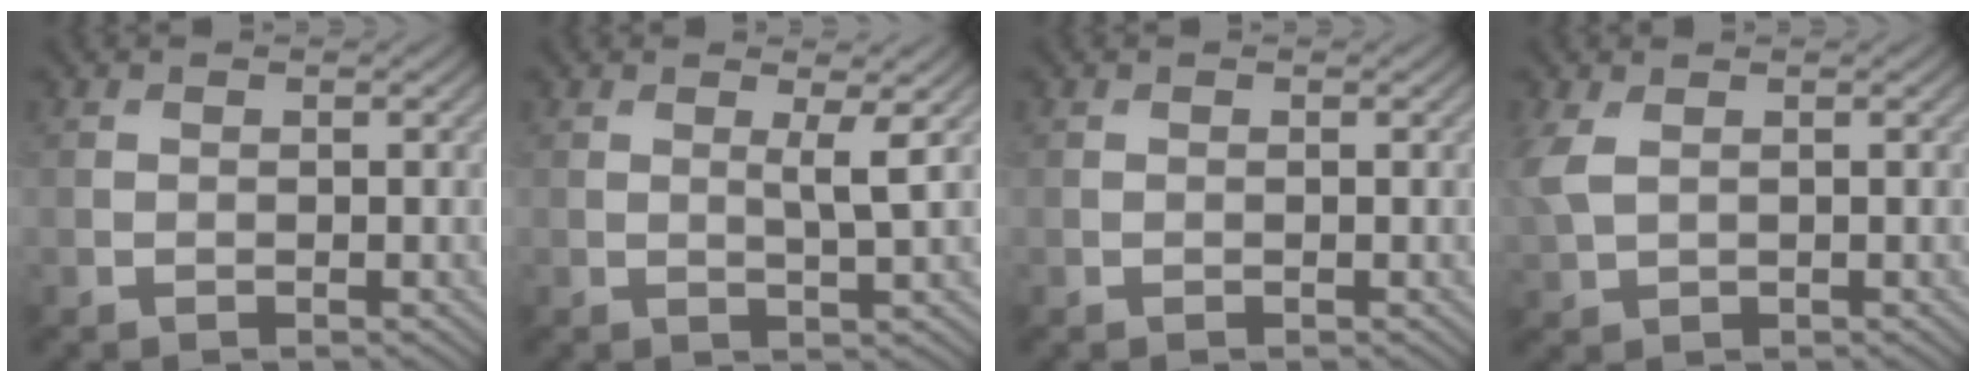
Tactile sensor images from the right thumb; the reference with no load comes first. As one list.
[{"total": 2.4, "force": [0.8, 0.1, 2.3], "torque": [-0.046, -0.001, 0.012]}, {"total": 0.0}, {"total": 3.7, "force": [1.1, 2.2, 2.8], "torque": [-0.094, 0.004, 0.023]}]